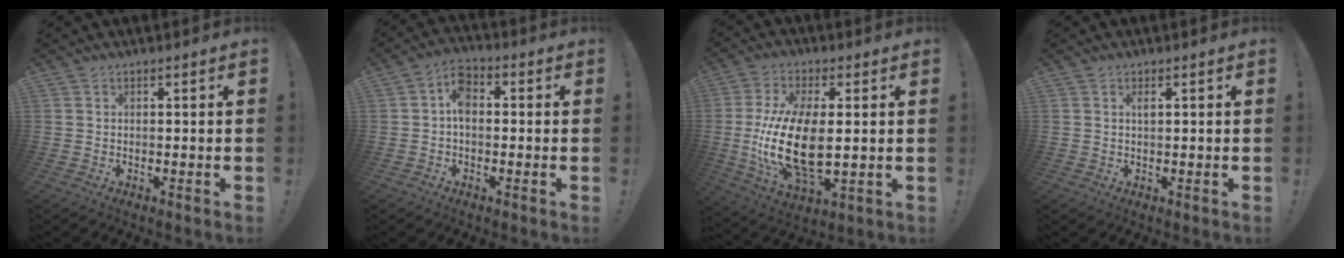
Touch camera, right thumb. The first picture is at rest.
{"total": 6.4, "force": [-0.1, 4.3, 4.7], "torque": [-0.072, 0.012, 0.002]}
{"total": 19.5, "force": [-0.4, 9.4, 17.1], "torque": [-0.336, -0.017, -0.001]}
{"total": 1.2, "force": [0.4, 0.4, 1.1], "torque": [-0.019, 0.002, 0.006]}